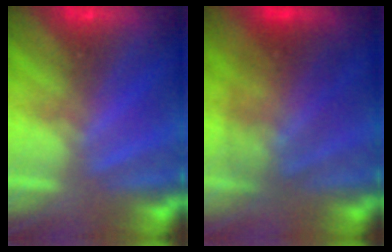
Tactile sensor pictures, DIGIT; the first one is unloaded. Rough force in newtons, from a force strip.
{"total": 3.4}